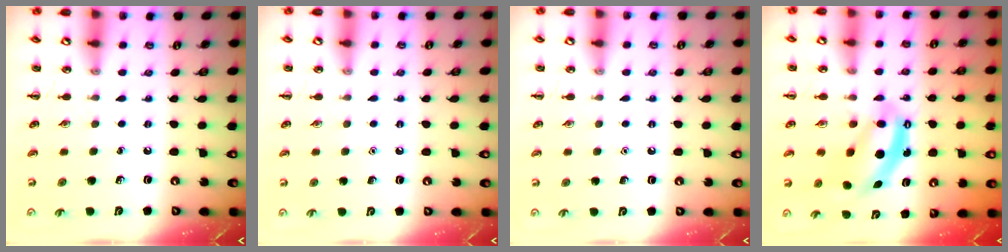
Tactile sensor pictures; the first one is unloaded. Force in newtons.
{"total": 1.6, "press": 1.6, "slide": 0.1}
{"total": 1.6, "press": 1.6, "slide": 0.1}
{"total": 6.5, "press": 6.4, "slide": 1.0}